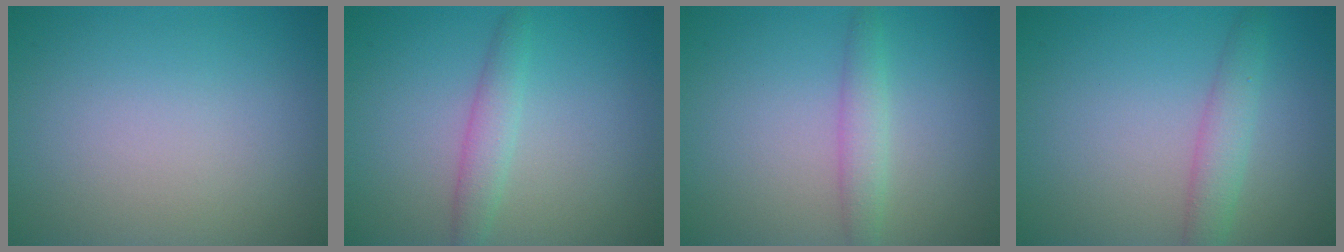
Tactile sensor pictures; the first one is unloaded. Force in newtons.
{"total": 2.0, "press": 2.0, "slide": 0.1}
{"total": 2.0, "press": 2.0, "slide": 0.2}
{"total": 2.6, "press": 2.6, "slide": 0.1}